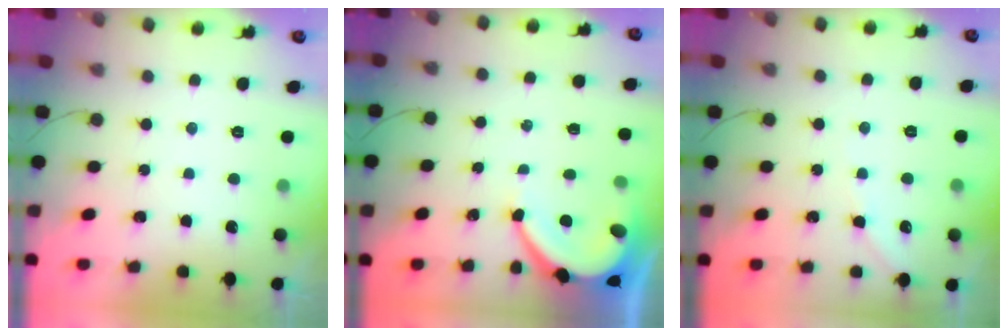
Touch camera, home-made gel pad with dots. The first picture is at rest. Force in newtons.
{"total": 5.9, "press": 5.9, "slide": 0.8}
{"total": 4.4, "press": 4.4, "slide": 0.6}